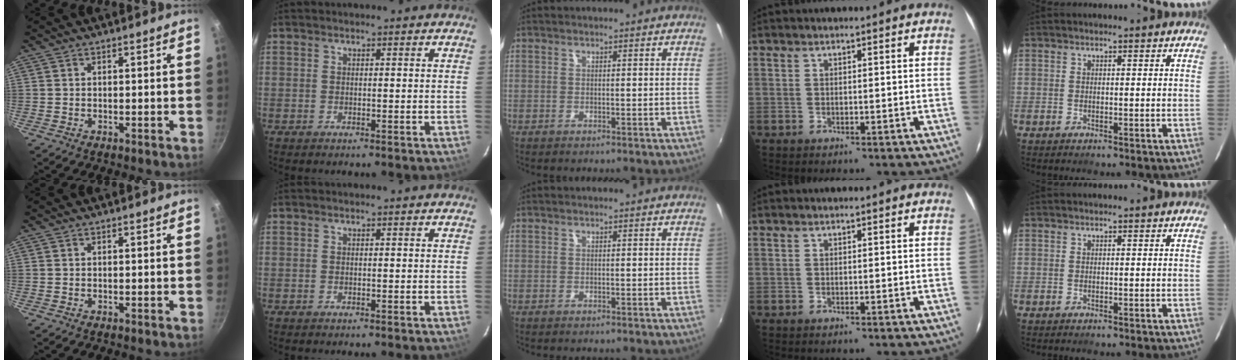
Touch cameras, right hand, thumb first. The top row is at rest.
{}